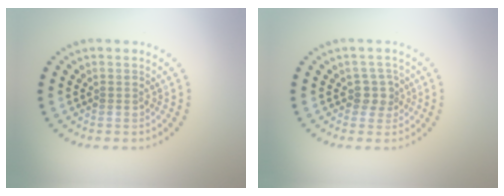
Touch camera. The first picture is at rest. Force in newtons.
{"total": 1.8, "press": 1.6, "slide": 0.9}